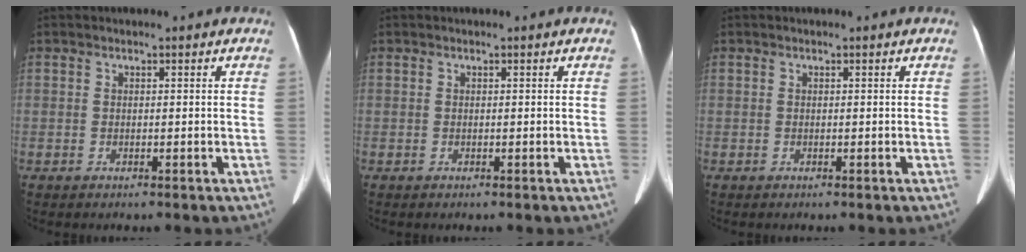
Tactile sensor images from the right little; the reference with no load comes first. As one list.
[{"total": 0.0}, {"total": 0.0}]